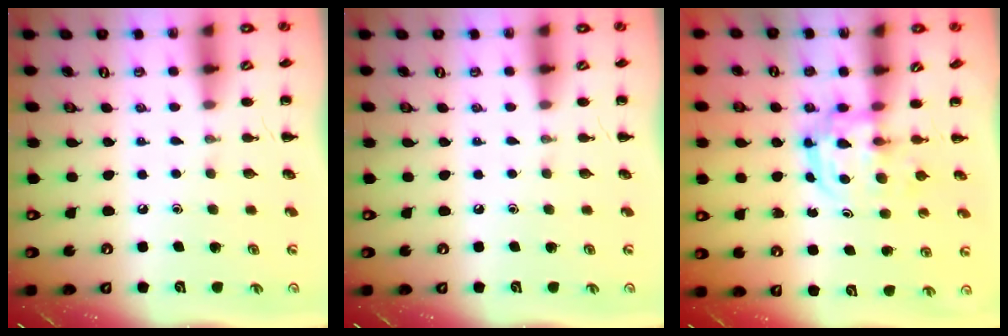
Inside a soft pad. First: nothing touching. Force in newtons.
{"total": 0.0}
{"total": 3.3, "press": 3.2, "slide": 0.4}